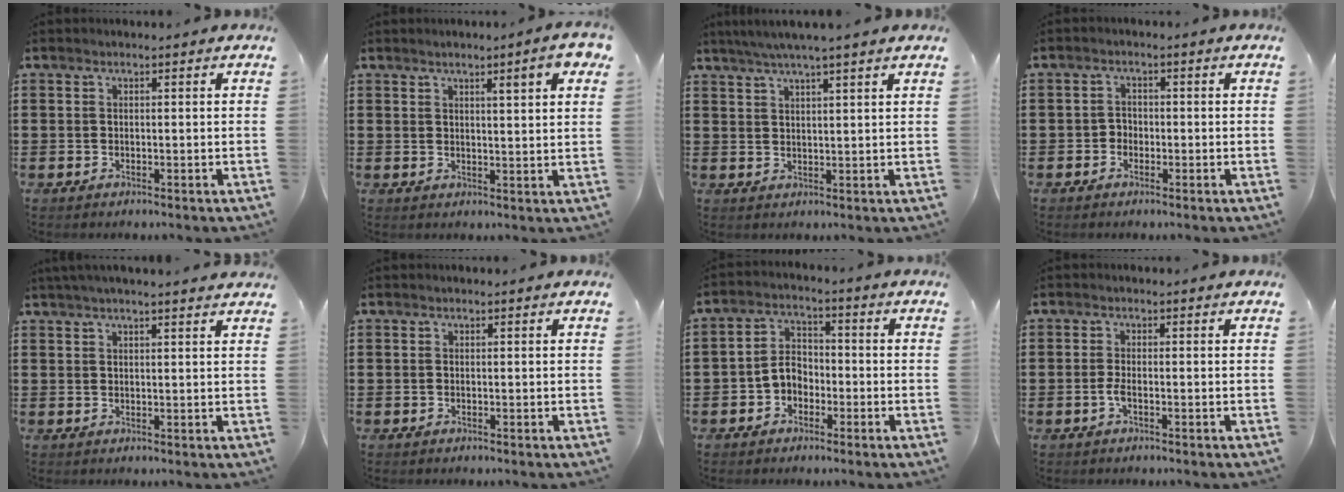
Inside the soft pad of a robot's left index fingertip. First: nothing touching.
{"total": 4.9, "force": [3.3, -0.1, 3.6], "torque": [-0.061, -0.012, 0.051]}
{"total": 3.6, "force": [3.0, -0.6, 1.8], "torque": [-0.042, -0.005, 0.053]}
{"total": 1.4, "force": [-0.9, 1.1, 0.2], "torque": [-0.008, 0.005, -0.022]}
{"total": 2.2, "force": [2.0, -0.2, 1.0], "torque": [-0.024, 0.001, 0.036]}
{"total": 0.0}
{"total": 4.3, "force": [-1.9, 3.1, 2.2], "torque": [-0.053, 0.012, -0.041]}
{"total": 1.5, "force": [-0.6, 0.2, 1.4], "torque": [-0.034, -0.002, -0.013]}